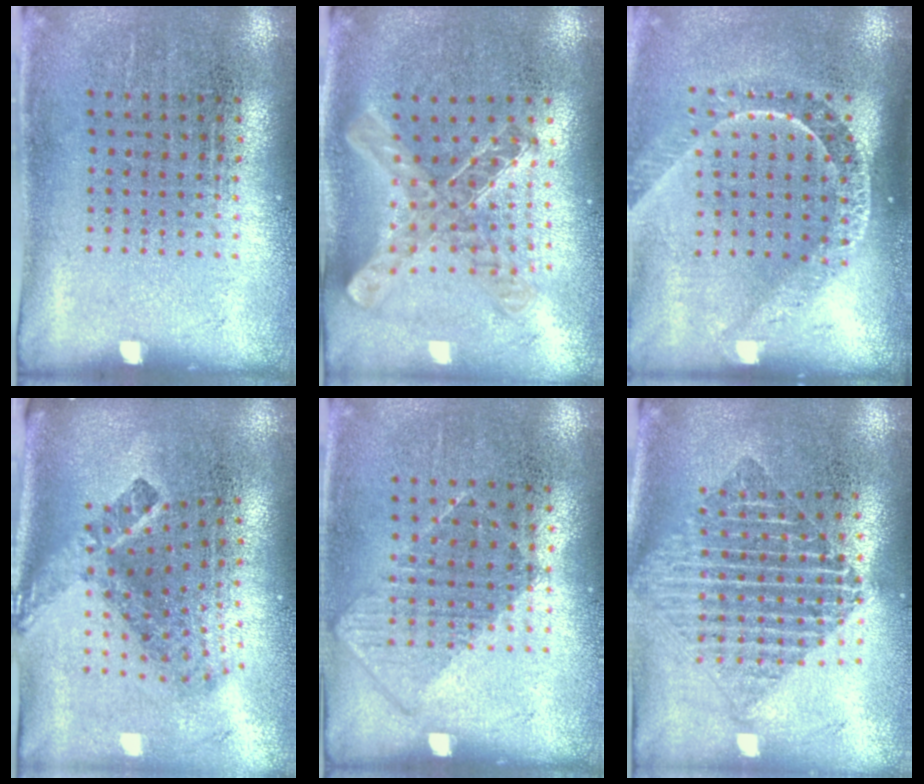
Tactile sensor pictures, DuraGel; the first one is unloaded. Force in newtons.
{"total": 1.1, "press": 1.0, "slide": 0.2}
{"total": 2.1, "press": 1.6, "slide": 1.3}
{"total": 2.7, "press": 1.7, "slide": 2.1}
{"total": 0.9, "press": 0.7, "slide": 0.4}
{"total": 1.9, "press": 1.6, "slide": 1.1}